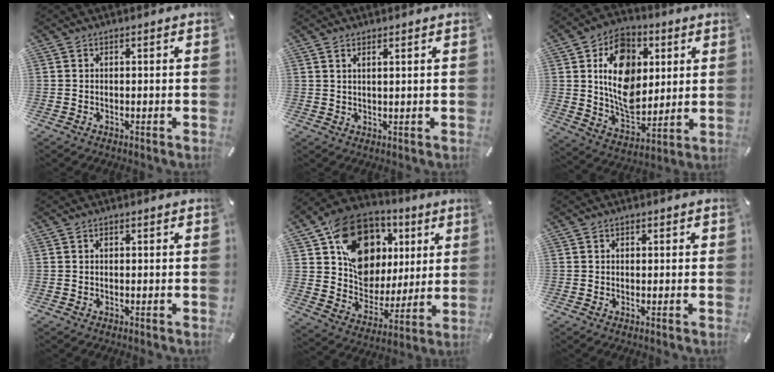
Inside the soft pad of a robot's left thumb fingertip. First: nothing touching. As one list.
[{"total": 1.5, "force": [1.1, -0.2, 0.9], "torque": [-0.019, -0.004, 0.020]}, {"total": 15.8, "force": [3.3, 11.9, 9.8], "torque": [-0.167, -0.007, 0.060]}, {"total": 0.6, "force": [0.2, 0.3, 0.4], "torque": [-0.008, 0.001, 0.002]}, {"total": 19.2, "force": [7.4, 14.9, 9.5], "torque": [-0.148, -0.034, 0.140]}, {"total": 0.9, "force": [0.0, 0.8, 0.3], "torque": [-0.006, 0.006, -0.001]}]